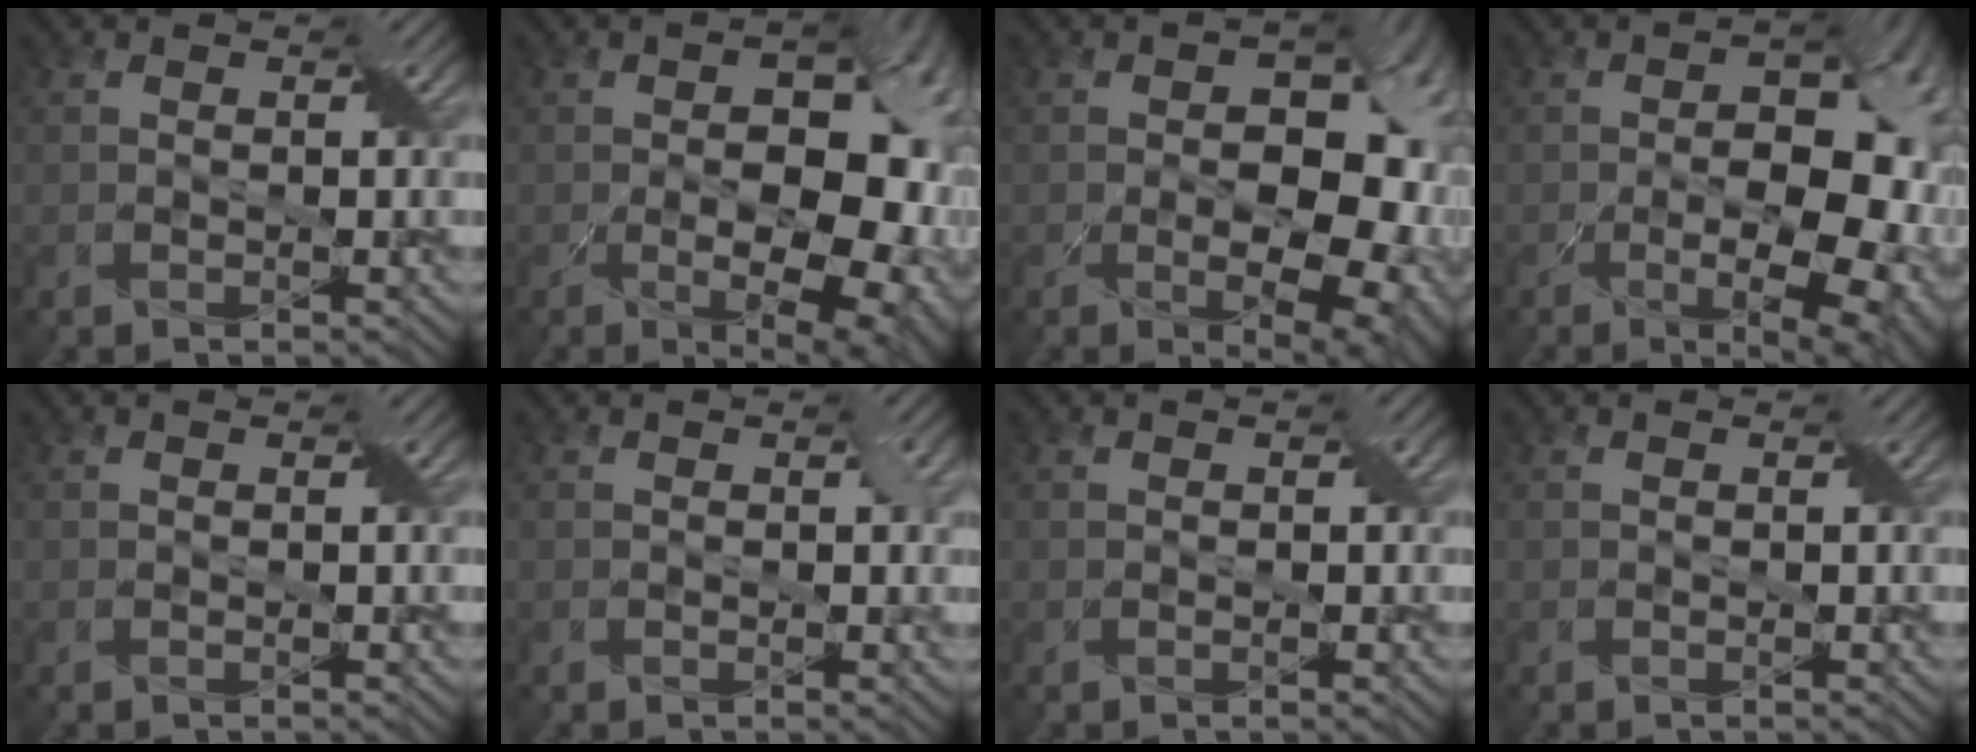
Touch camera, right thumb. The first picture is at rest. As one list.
[{"total": 15.8, "force": [-1.7, 9.2, 12.7], "torque": [-0.131, -0.023, 0.010]}, {"total": 15.4, "force": [-1.9, 10.0, 11.5], "torque": [-0.108, 0.002, -0.002]}, {"total": 15.6, "force": [-3.2, 8.1, 12.9], "torque": [-0.133, -0.017, -0.020]}, {"total": 0.0}, {"total": 1.2, "force": [0.1, 0.7, 1.0], "torque": [-0.011, 0.000, 0.002]}, {"total": 0.9, "force": [0.1, 0.5, 0.8], "torque": [-0.010, 0.000, 0.002]}, {"total": 0.0}]